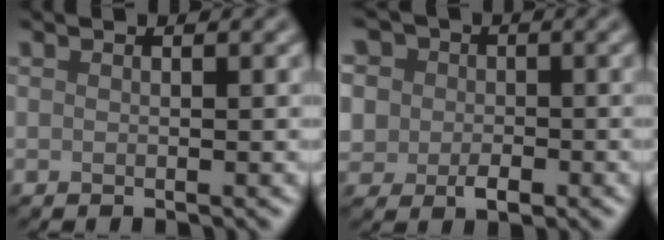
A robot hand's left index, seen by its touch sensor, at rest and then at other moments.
{"total": 6.4, "force": [1.0, 5.5, 3.2], "torque": [-0.046, 0.018, -0.019]}